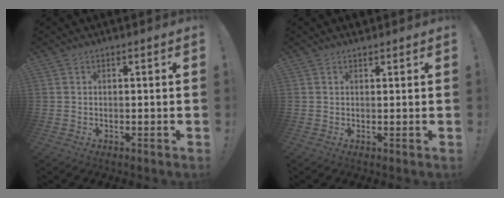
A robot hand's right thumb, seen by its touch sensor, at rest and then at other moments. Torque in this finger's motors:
{"motor_torque": [0.02, 0.17, 0.25, 0.02, -0.01]}